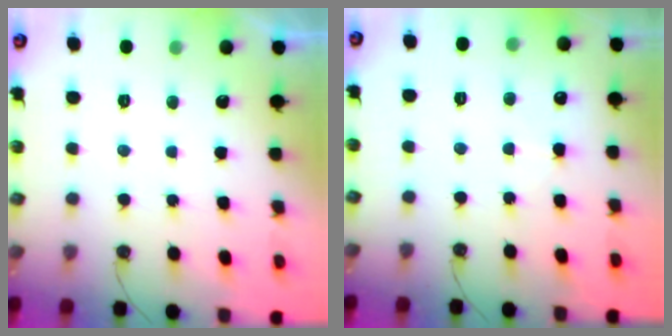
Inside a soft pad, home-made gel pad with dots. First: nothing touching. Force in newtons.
{"total": 3.8, "press": 3.7, "slide": 0.7}